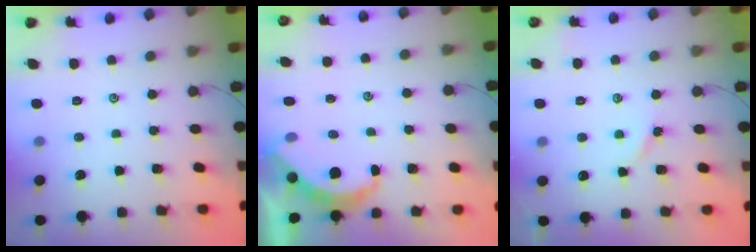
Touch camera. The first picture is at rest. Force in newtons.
{"total": 5.5, "press": 5.5, "slide": 0.3}
{"total": 2.5, "press": 2.5, "slide": 0.3}